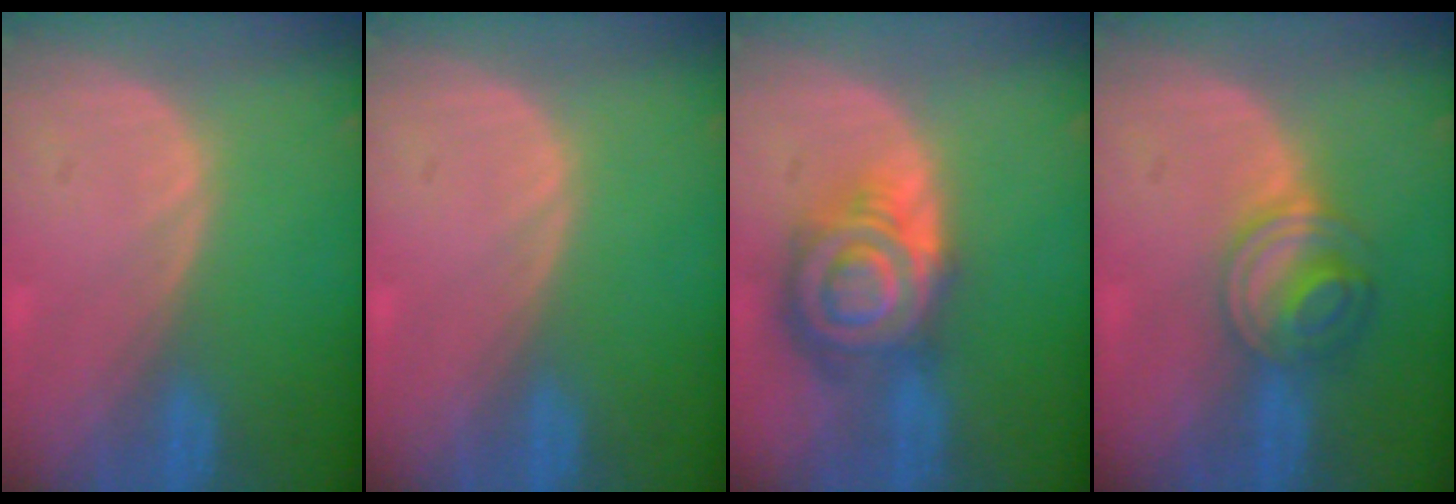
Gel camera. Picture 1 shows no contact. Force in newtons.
{"total": 0.0}
{"total": 9.1, "press": 9.1, "slide": 0.5}
{"total": 5.8, "press": 5.5, "slide": 1.9}